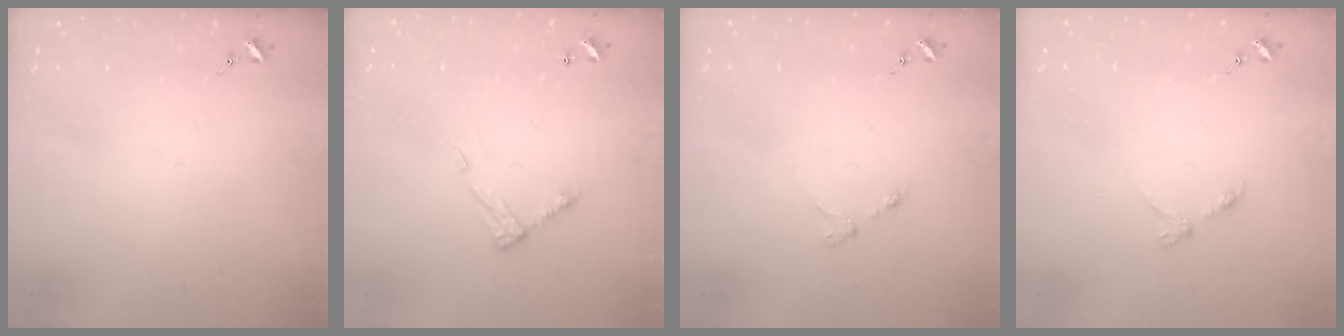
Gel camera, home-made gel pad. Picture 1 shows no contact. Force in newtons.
{"total": 7.6, "press": 7.6, "slide": 0.1}
{"total": 2.9, "press": 2.8, "slide": 0.4}
{"total": 3.3, "press": 3.3, "slide": 0.5}